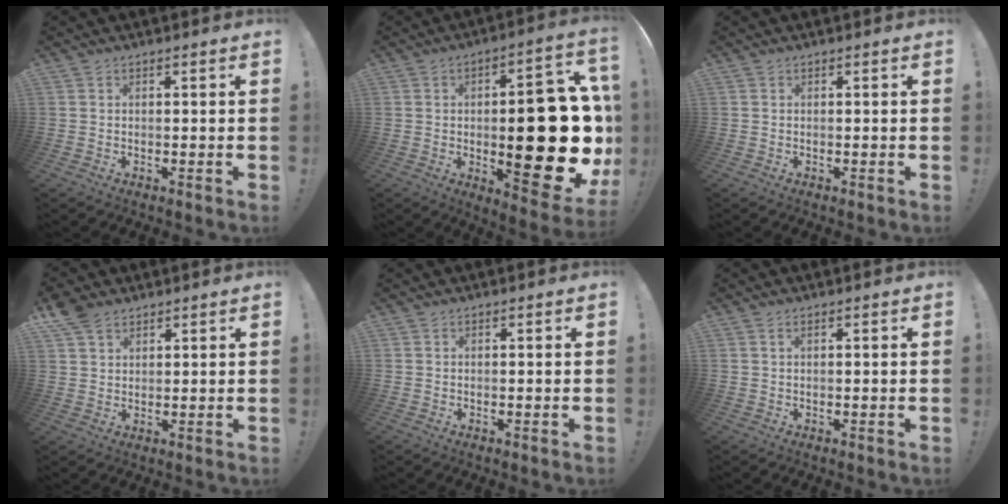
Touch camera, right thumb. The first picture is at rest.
{"total": 24.7, "force": [-1.3, 9.1, 23.0], "torque": [-0.316, -0.010, -0.008]}
{"total": 0.0}
{"total": 5.7, "force": [4.1, 3.1, 2.4], "torque": [-0.042, -0.017, 0.079]}
{"total": 0.0}
{"total": 0.8, "force": [0.4, 0.1, 0.7], "torque": [-0.017, 0.002, 0.007]}